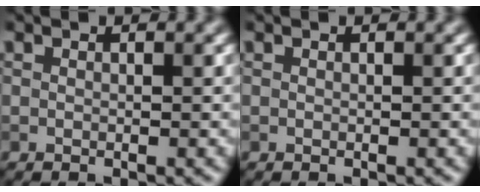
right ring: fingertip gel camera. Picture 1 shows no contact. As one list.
[{"total": 0.0}]